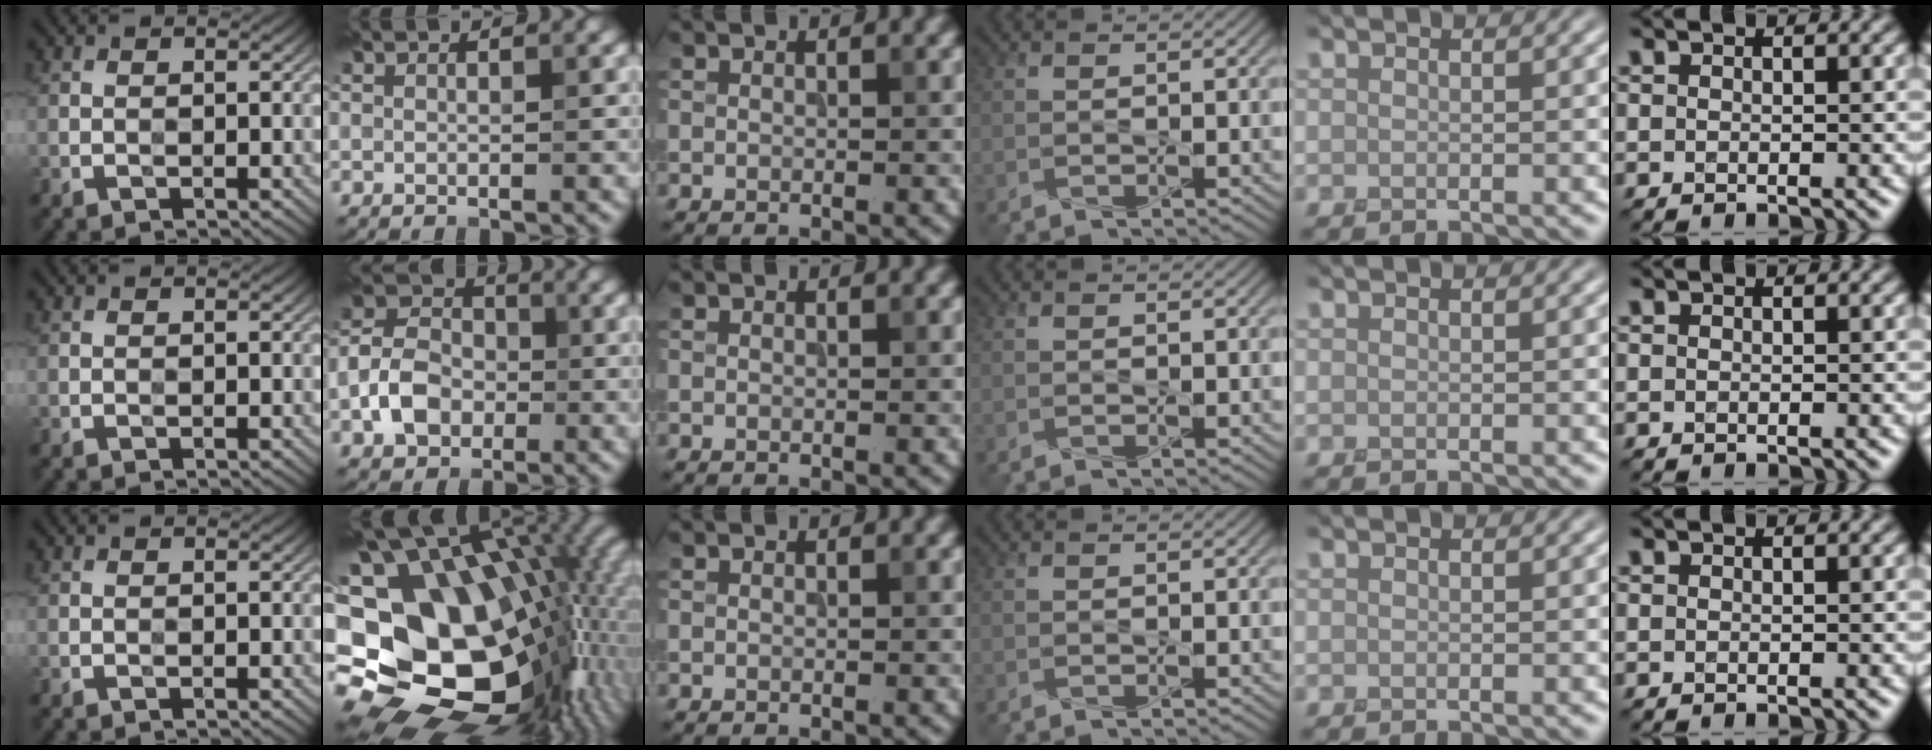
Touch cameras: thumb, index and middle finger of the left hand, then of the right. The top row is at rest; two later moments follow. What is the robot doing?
{"motion": "press", "object": "joystick"}